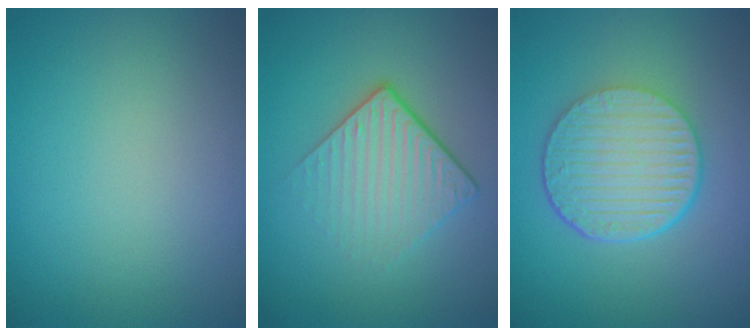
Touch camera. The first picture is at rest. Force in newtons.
{"total": 4.4, "press": 2.7, "slide": 3.4}
{"total": 7.1, "press": 4.8, "slide": 5.2}